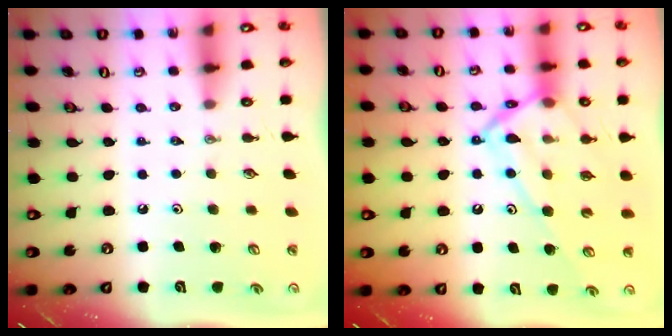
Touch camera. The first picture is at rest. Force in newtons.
{"total": 14.5, "press": 14.5, "slide": 0.8}